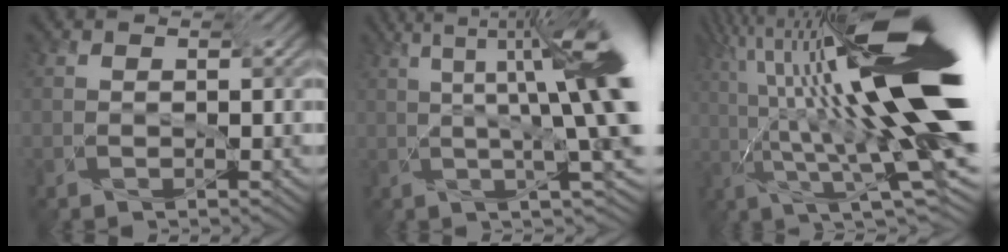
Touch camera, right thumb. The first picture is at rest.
{"total": 12.4, "force": [2.8, 2.8, 11.7], "torque": [-0.181, 0.016, 0.050]}
{"total": 18.5, "force": [2.7, 3.2, 18.1], "torque": [-0.285, 0.035, 0.060]}